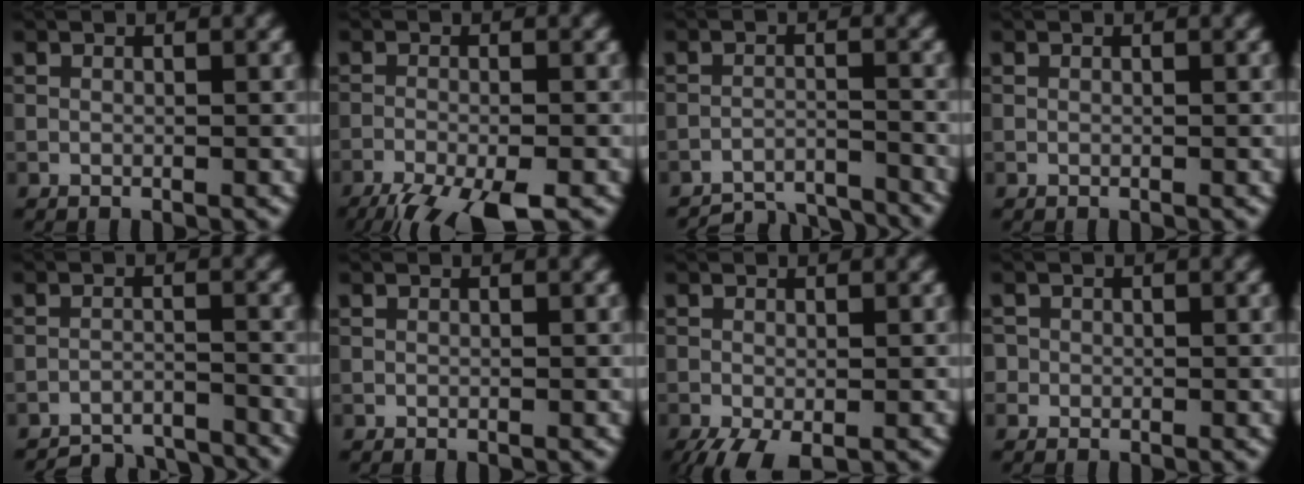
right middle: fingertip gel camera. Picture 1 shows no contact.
{"total": 7.8, "force": [-5.8, 1.7, 4.9], "torque": [-0.085, -0.036, -0.098]}
{"total": 7.5, "force": [-7.3, 1.4, 1.2], "torque": [-0.017, -0.009, -0.107]}
{"total": 0.0}
{"total": 6.8, "force": [-6.6, 1.2, 1.0], "torque": [-0.014, -0.007, -0.097]}
{"total": 0.0}
{"total": 3.6, "force": [-2.2, 1.2, 2.6], "torque": [-0.049, -0.011, -0.036]}
{"total": 1.0, "force": [0.0, 1.0, 0.0], "torque": [0.009, -0.003, -0.004]}